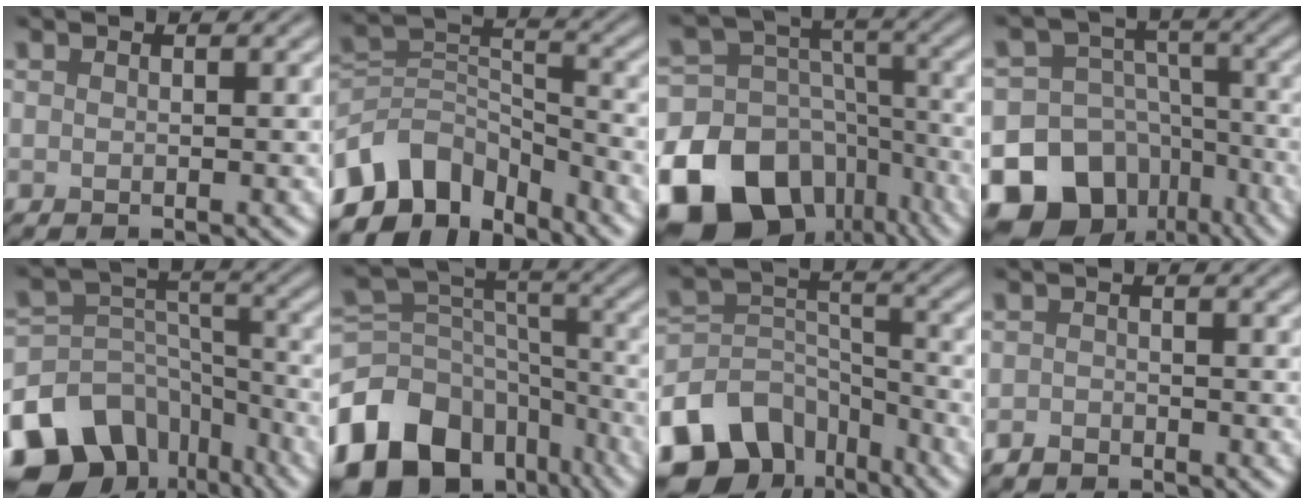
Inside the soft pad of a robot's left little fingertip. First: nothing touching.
{"total": 9.0, "force": [-6.3, 5.2, 3.7], "torque": [-0.058, 0.001, -0.128]}
{"total": 20.8, "force": [-11.6, 15.4, 7.8], "torque": [-0.172, -0.062, -0.178]}
{"total": 19.0, "force": [-11.2, 14.6, 4.9], "torque": [-0.090, -0.060, -0.174]}
{"total": 14.5, "force": [-9.5, 9.7, 5.0], "torque": [-0.119, -0.005, -0.140]}
{"total": 15.6, "force": [-9.4, 10.6, 6.7], "torque": [-0.180, -0.013, -0.145]}
{"total": 10.7, "force": [-7.1, 6.7, 4.3], "torque": [-0.082, 0.002, -0.134]}
{"total": 1.4, "force": [-1.2, 0.7, 0.1], "torque": [0.001, 0.001, -0.025]}